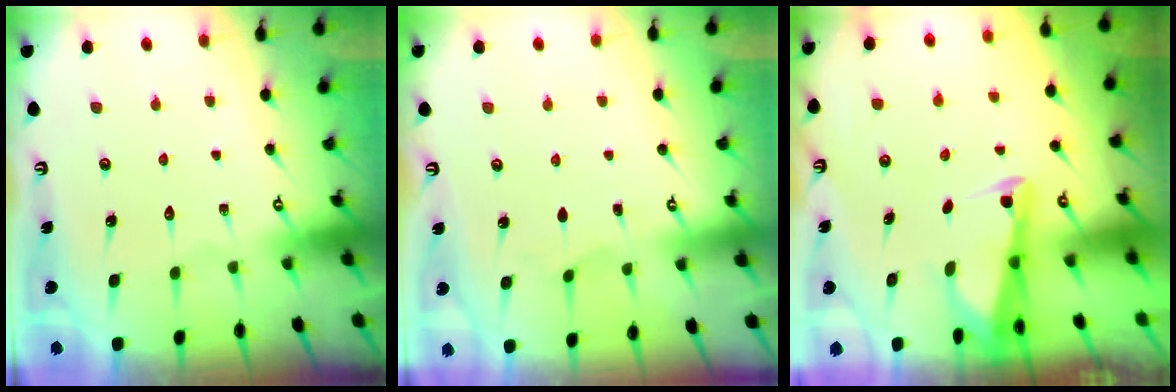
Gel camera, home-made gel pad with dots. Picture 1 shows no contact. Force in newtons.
{"total": 1.8, "press": 1.8, "slide": 0.3}
{"total": 2.6, "press": 2.6, "slide": 0.2}